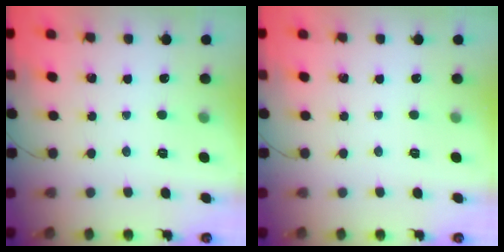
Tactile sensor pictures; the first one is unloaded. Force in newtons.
{"total": 0.0}